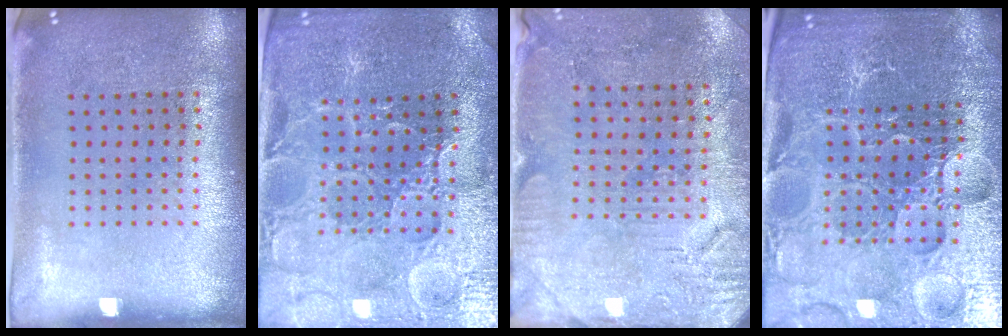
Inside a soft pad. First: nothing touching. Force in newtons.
{"total": 3.4, "press": 3.3, "slide": 0.7}
{"total": 3.0, "press": 2.9, "slide": 0.8}
{"total": 5.2, "press": 5.0, "slide": 1.6}